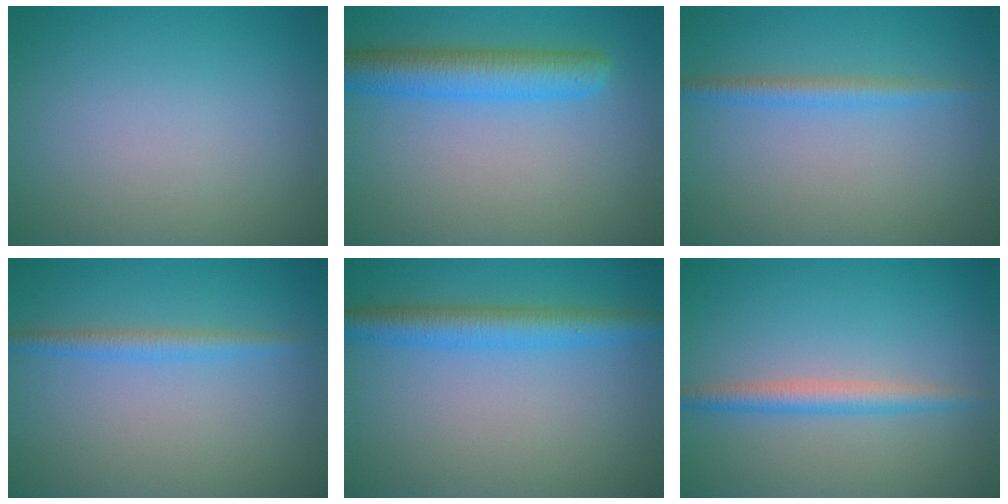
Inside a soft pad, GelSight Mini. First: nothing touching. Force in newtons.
{"total": 5.1, "press": 5.1, "slide": 0.3}
{"total": 1.9, "press": 1.9, "slide": 0.0}
{"total": 1.9, "press": 1.9, "slide": 0.0}
{"total": 4.0, "press": 4.0, "slide": 0.2}
{"total": 2.3, "press": 2.3, "slide": 0.1}